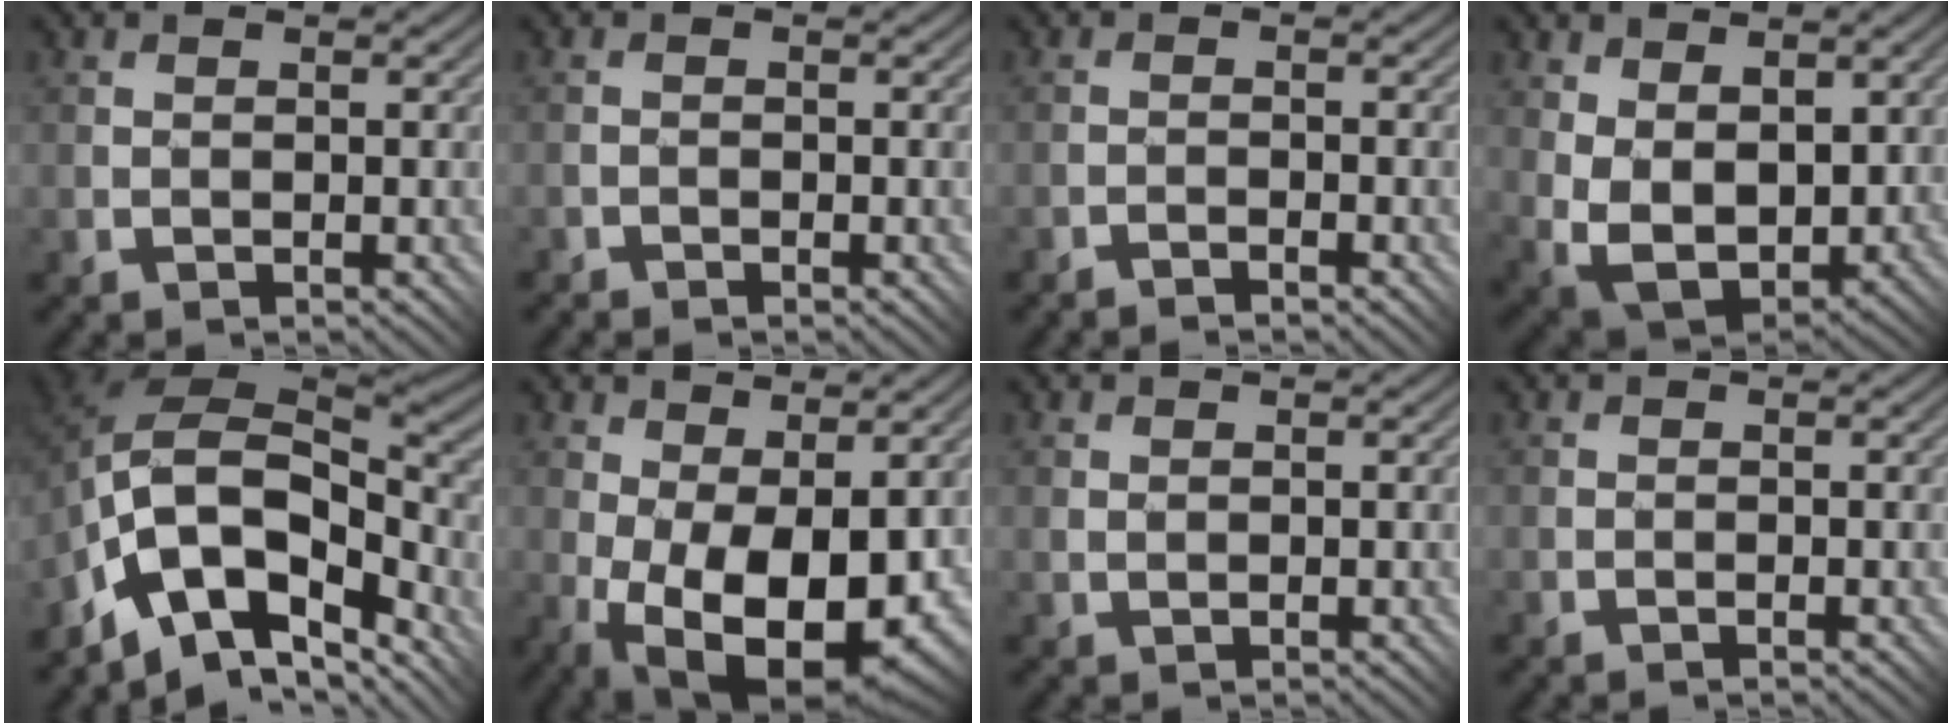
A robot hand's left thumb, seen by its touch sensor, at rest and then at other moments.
{"total": 0.7, "force": [-0.7, 0.0, -0.2], "torque": [0.007, 0.002, -0.014]}
{"total": 1.3, "force": [-1.2, -0.3, 0.1], "torque": [0.001, 0.009, -0.026]}
{"total": 8.1, "force": [1.7, 4.9, 6.2], "torque": [-0.143, -0.018, 0.040]}
{"total": 12.9, "force": [-6.7, 7.2, 8.4], "torque": [-0.159, -0.015, -0.127]}
{"total": 13.1, "force": [-2.6, 6.4, 11.2], "torque": [-0.185, -0.034, -0.018]}
{"total": 0.7, "force": [0.3, 0.5, 0.5], "torque": [-0.011, 0.000, 0.009]}
{"total": 0.0}